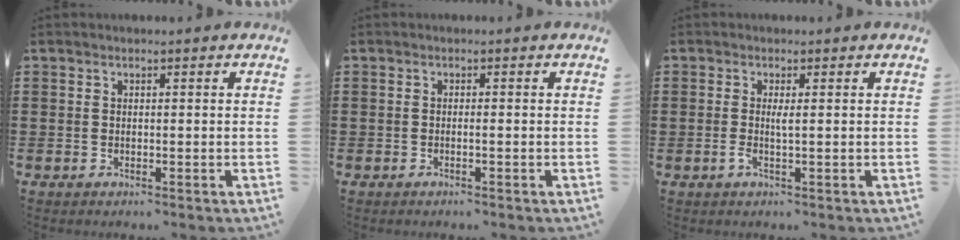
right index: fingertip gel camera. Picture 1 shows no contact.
{"total": 0.7, "force": [-0.5, -0.1, 0.5], "torque": [-0.009, -0.003, -0.009]}
{"total": 1.6, "force": [-0.1, 0.1, 1.6], "torque": [-0.041, -0.006, -0.004]}